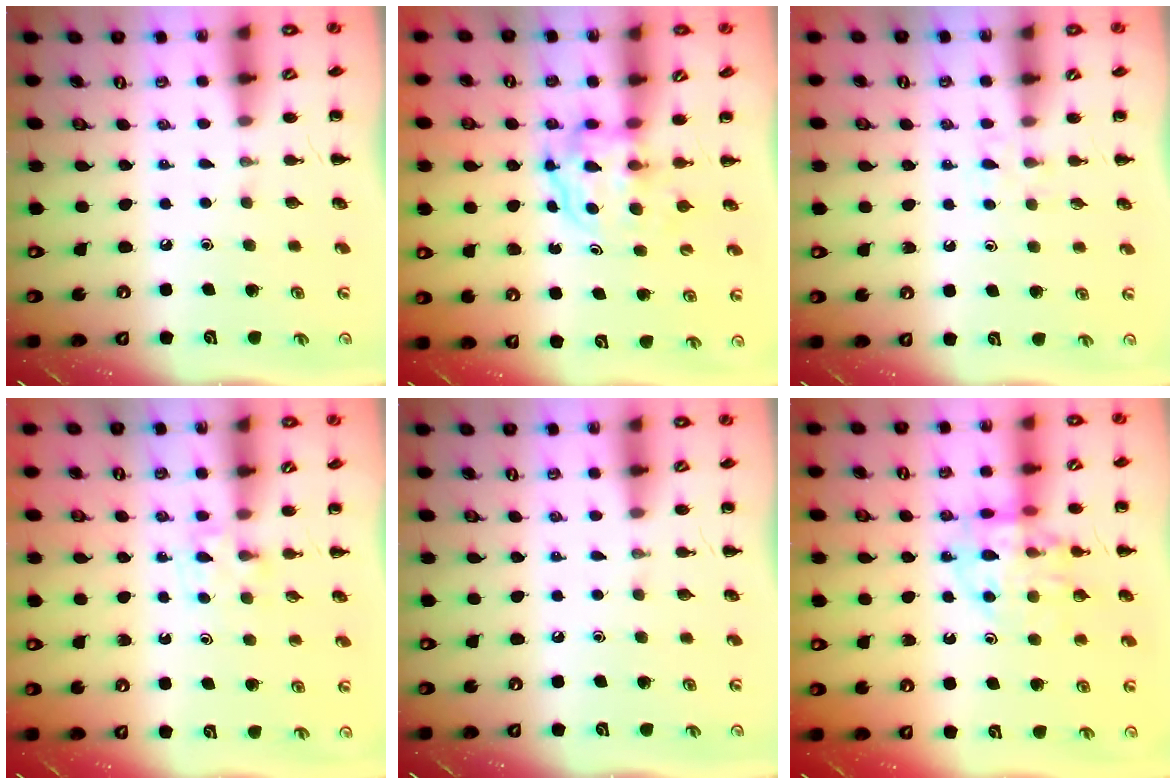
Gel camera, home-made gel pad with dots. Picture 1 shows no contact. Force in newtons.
{"total": 3.8, "press": 3.8, "slide": 0.2}
{"total": 2.2, "press": 2.0, "slide": 1.0}
{"total": 4.8, "press": 4.6, "slide": 1.4}
{"total": 0.0}
{"total": 13.3, "press": 13.2, "slide": 1.8}